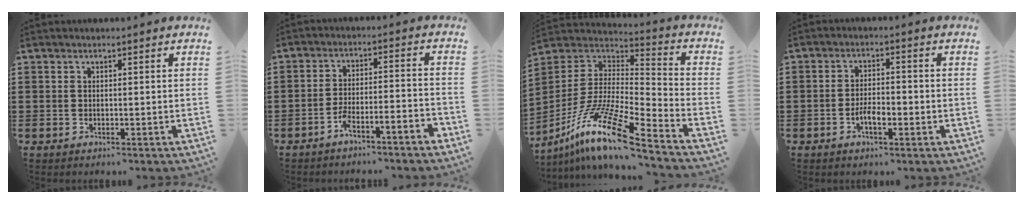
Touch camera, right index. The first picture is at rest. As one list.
[{"total": 4.9, "force": [-4.5, 0.0, 2.1], "torque": [-0.047, -0.003, -0.091]}, {"total": 15.3, "force": [-10.6, 2.1, 10.8], "torque": [-0.222, 0.014, -0.202]}, {"total": 4.0, "force": [-1.6, 1.4, 3.4], "torque": [-0.064, 0.003, -0.029]}]